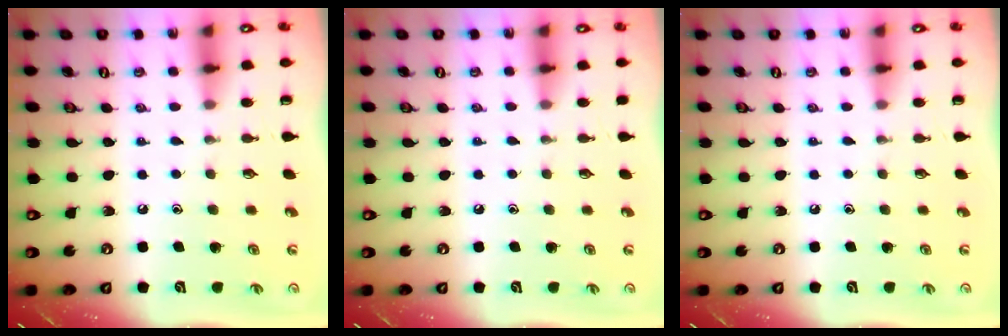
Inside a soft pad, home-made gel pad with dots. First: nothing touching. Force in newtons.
{"total": 2.3, "press": 2.2, "slide": 0.4}
{"total": 0.0}